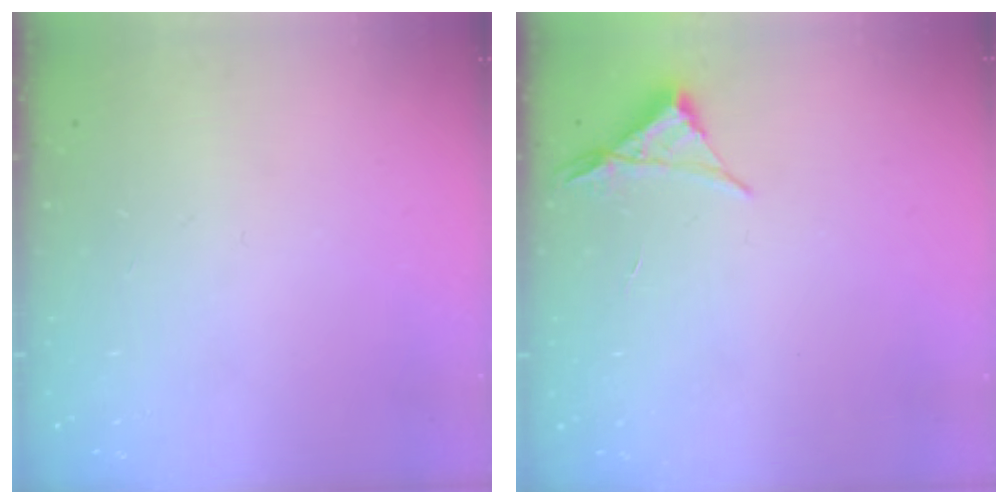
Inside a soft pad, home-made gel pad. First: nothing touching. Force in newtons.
{"total": 3.5, "press": 3.5, "slide": 0.6}